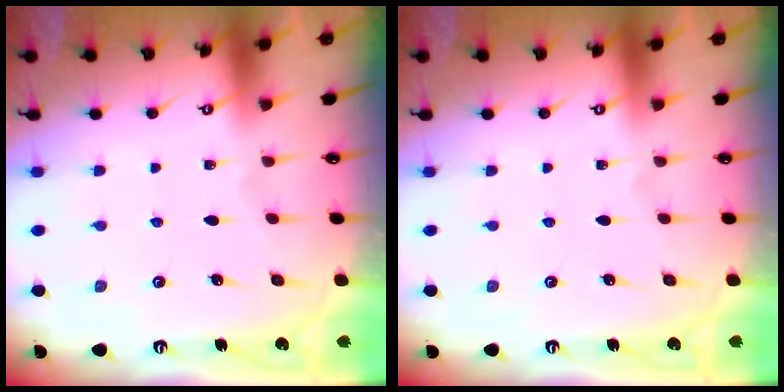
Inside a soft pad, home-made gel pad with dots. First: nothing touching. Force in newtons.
{"total": 0.0}